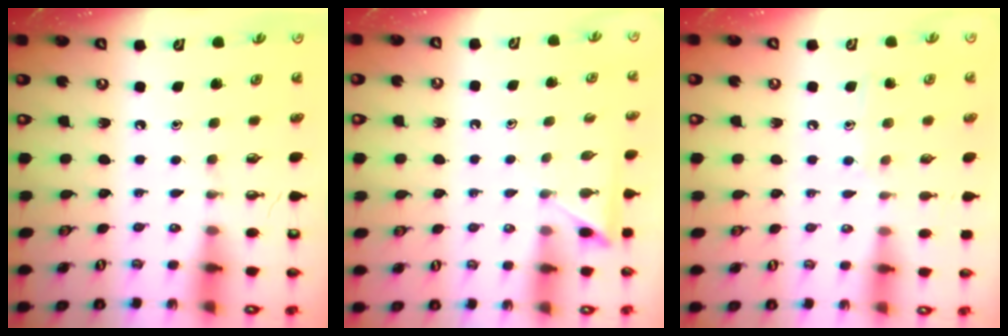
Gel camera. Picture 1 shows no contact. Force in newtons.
{"total": 4.7, "press": 4.6, "slide": 0.6}
{"total": 6.4, "press": 6.4, "slide": 0.3}